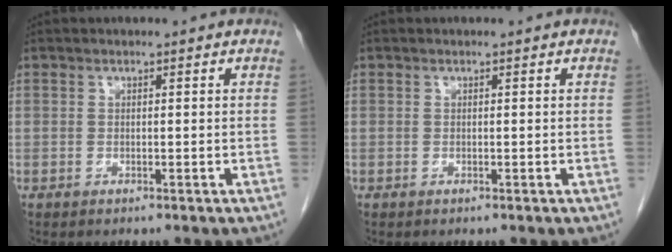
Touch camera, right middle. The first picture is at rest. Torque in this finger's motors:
{"motor_torque": [0.00, 0.00, 0.00, 0.00]}